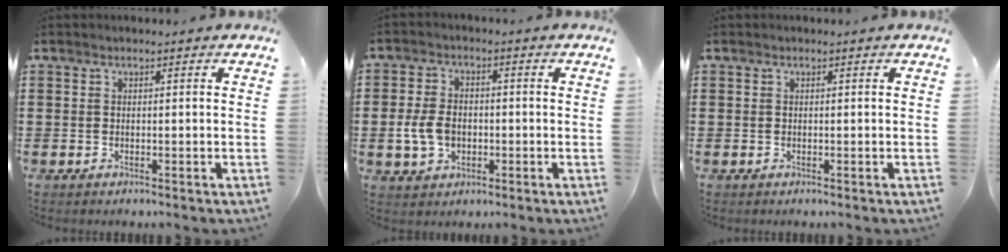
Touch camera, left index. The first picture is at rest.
{"total": 5.4, "force": [-1.0, 3.9, 3.6], "torque": [-0.099, -0.001, -0.025]}
{"total": 0.0}